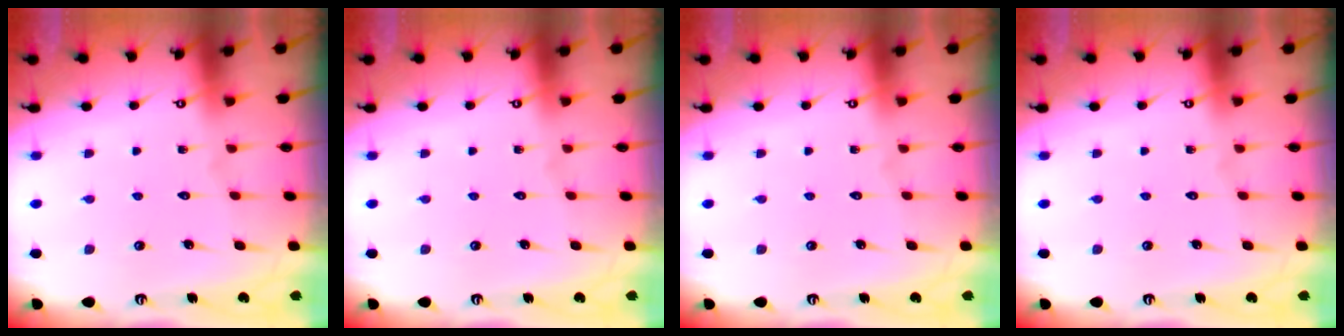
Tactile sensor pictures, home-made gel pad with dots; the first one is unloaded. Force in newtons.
{"total": 0.0}
{"total": 0.0}
{"total": 0.0}